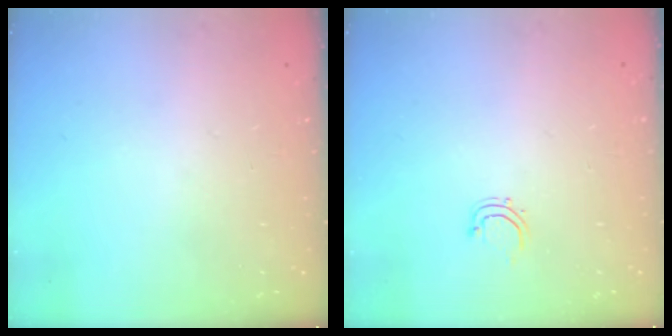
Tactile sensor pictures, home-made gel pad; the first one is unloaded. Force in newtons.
{"total": 2.8, "press": 2.7, "slide": 0.5}